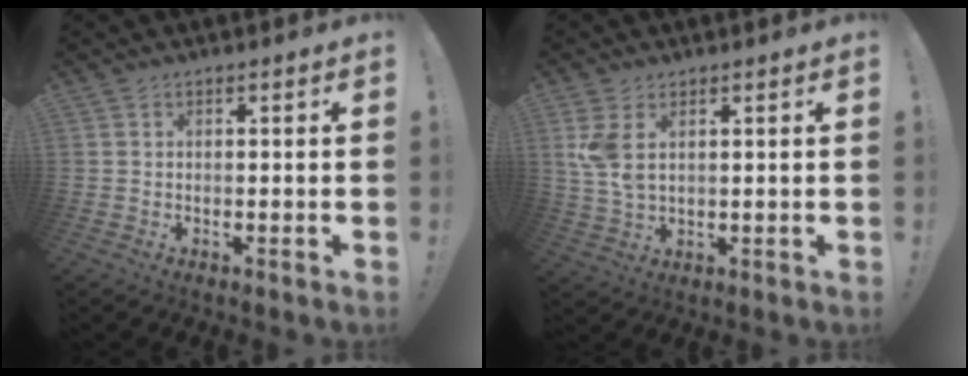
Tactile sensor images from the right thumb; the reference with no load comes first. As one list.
[{"total": 6.2, "force": [2.3, 3.1, 4.8], "torque": [-0.097, -0.012, 0.042]}]